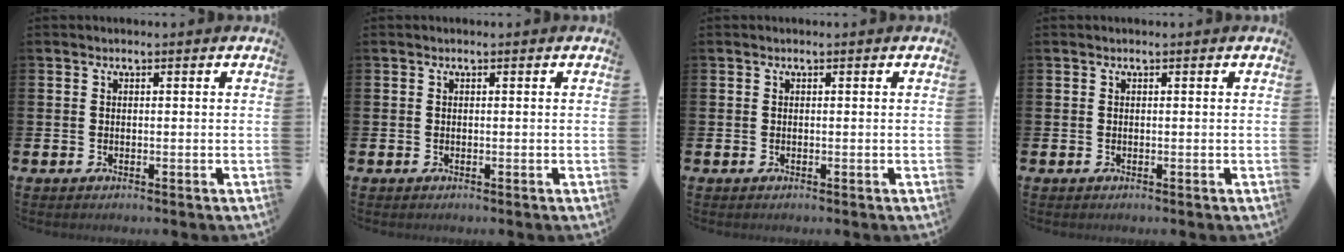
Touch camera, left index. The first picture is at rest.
{"total": 0.0}
{"total": 0.0}
{"total": 0.0}